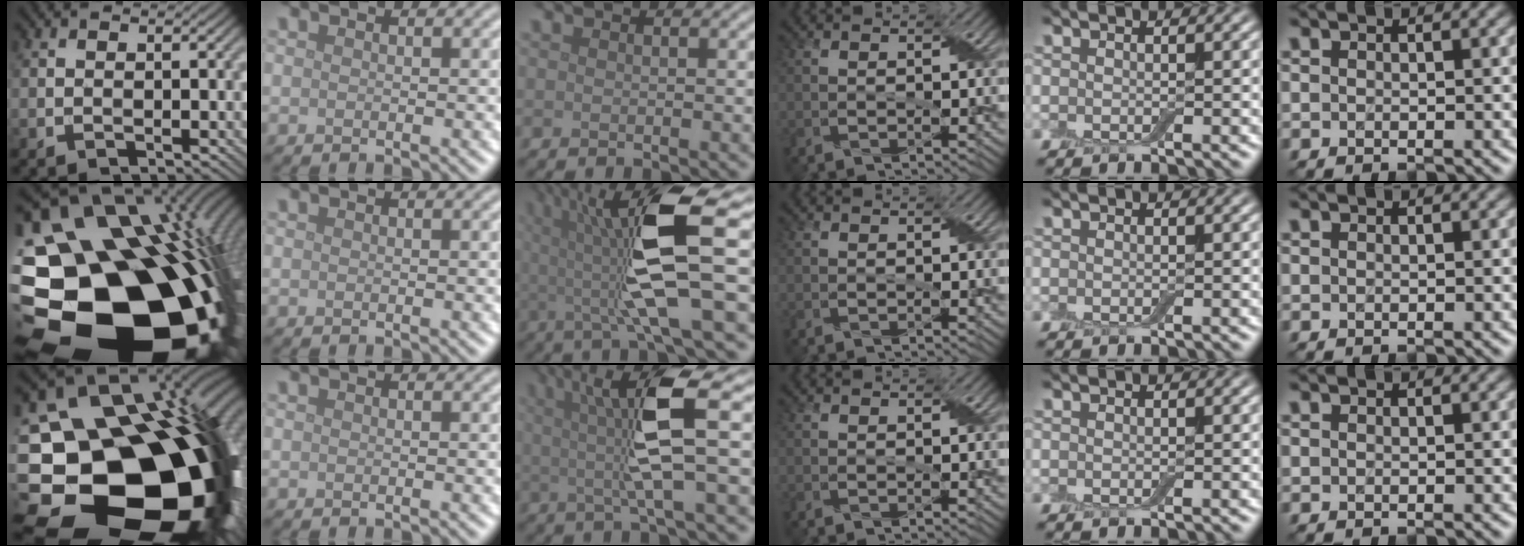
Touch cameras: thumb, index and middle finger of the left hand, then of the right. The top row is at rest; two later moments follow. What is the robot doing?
{"motion": "wrap", "object": "adhesive wrap"}